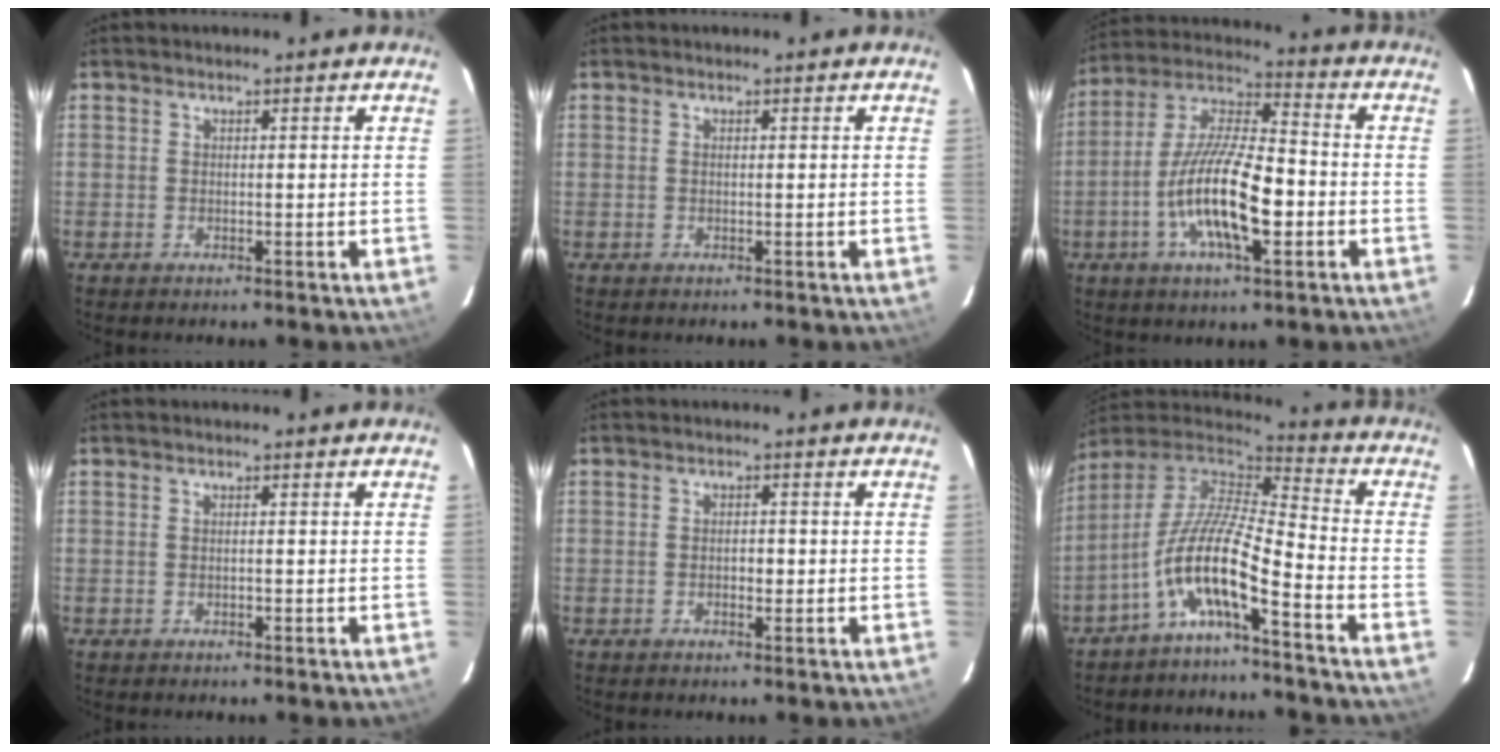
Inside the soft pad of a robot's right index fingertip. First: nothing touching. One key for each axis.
{"total": 0.0}
{"total": 15.9, "fx": -4.4, "fy": 5.0, "fz": 14.5, "tx": -0.283, "ty": -0.006, "tz": -0.085}
{"total": 0.0}
{"total": 1.6, "fx": -0.4, "fy": 1.1, "fz": 1.1, "tx": -0.020, "ty": 0.003, "tz": -0.006}
{"total": 12.1, "fx": -6.5, "fy": 1.7, "fz": 10.0, "tx": -0.194, "ty": 0.006, "tz": -0.130}